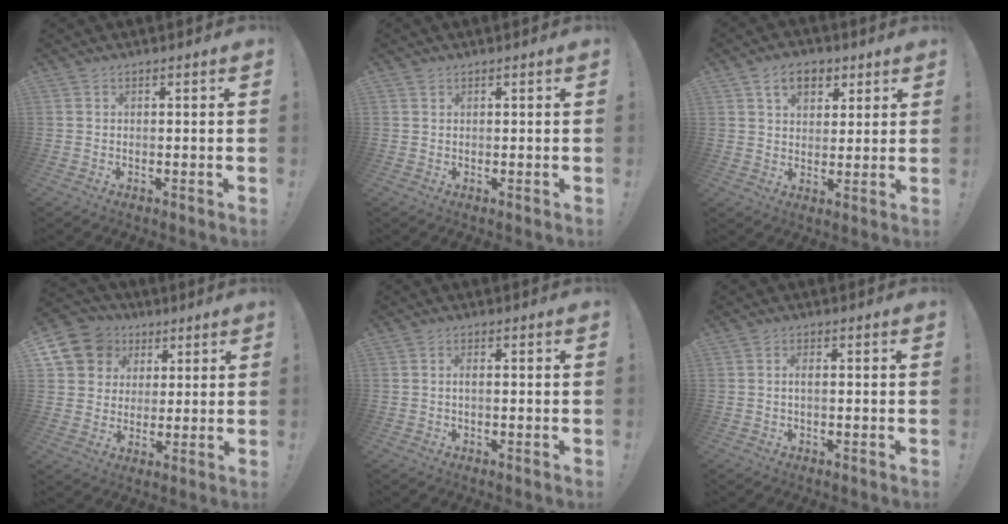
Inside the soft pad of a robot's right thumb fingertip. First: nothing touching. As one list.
[{"total": 0.5, "force": [0.5, 0.2, 0.1], "torque": [0.005, -0.004, 0.008]}, {"total": 9.0, "force": [4.5, 6.3, 4.7], "torque": [-0.067, -0.007, 0.084]}, {"total": 12.0, "force": [4.8, 10.3, 3.9], "torque": [-0.054, -0.024, 0.099]}, {"total": 1.5, "force": [-0.3, 0.3, 1.4], "torque": [-0.029, 0.005, -0.006]}, {"total": 1.9, "force": [-0.2, 0.6, 1.8], "torque": [-0.028, 0.003, -0.005]}]